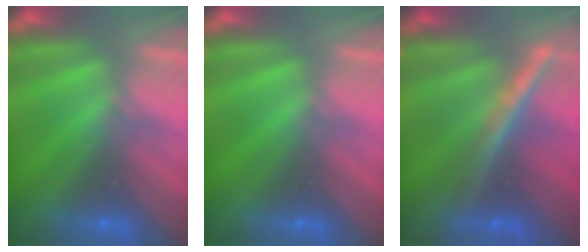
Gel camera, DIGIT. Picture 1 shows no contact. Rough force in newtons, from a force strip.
{"total": 0.0}
{"total": 4.5}